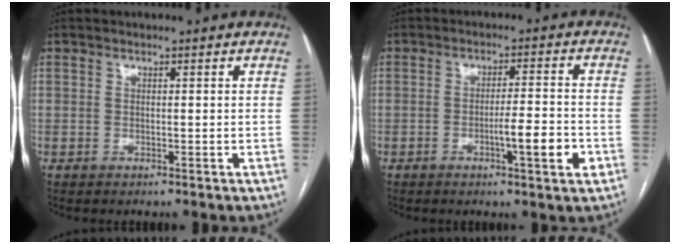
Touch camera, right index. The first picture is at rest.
{"total": 8.4, "force": [-3.0, 0.4, 7.9], "torque": [-0.119, -0.002, -0.046]}